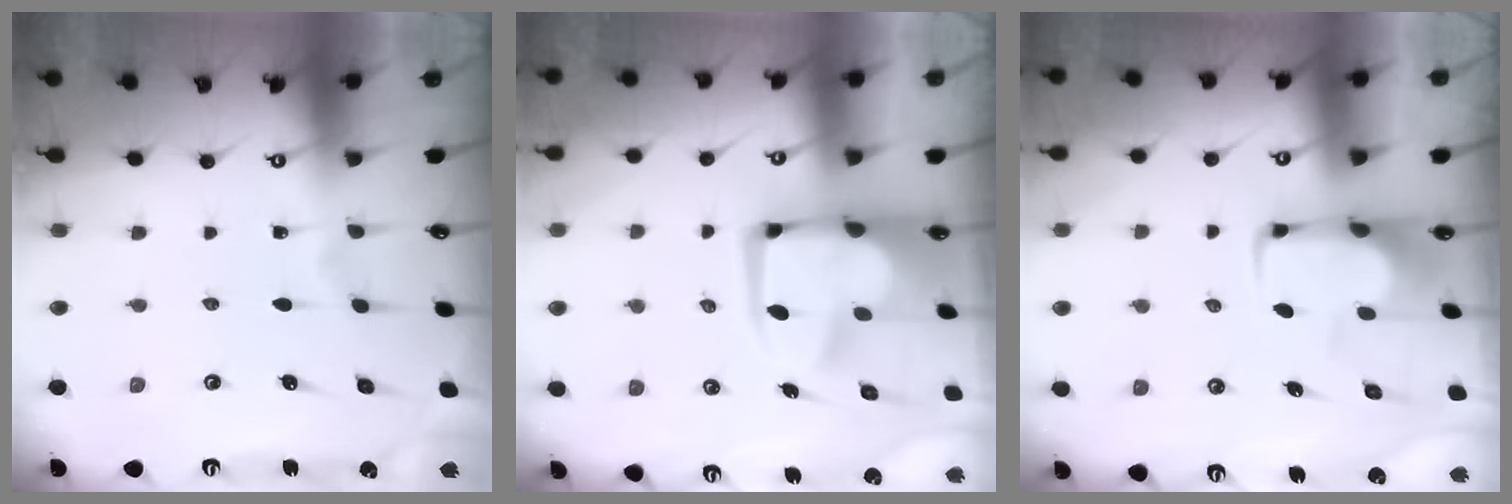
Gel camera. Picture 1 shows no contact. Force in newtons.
{"total": 12.4, "press": 12.2, "slide": 1.7}
{"total": 2.0, "press": 1.9, "slide": 0.4}